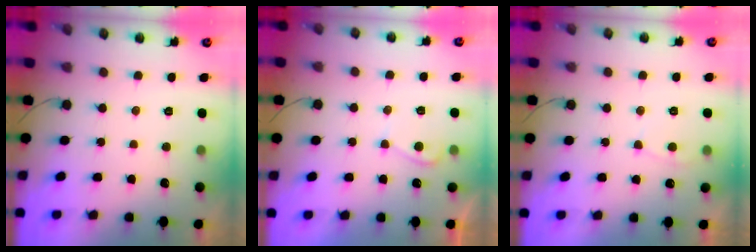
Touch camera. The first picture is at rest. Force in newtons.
{"total": 3.0, "press": 3.0, "slide": 0.4}
{"total": 3.6, "press": 3.5, "slide": 0.4}